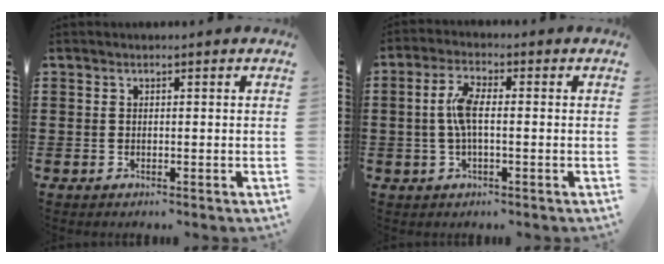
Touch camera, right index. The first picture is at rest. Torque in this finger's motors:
{"motor_torque": [1.29, 0.12, 0.66, 0.11]}